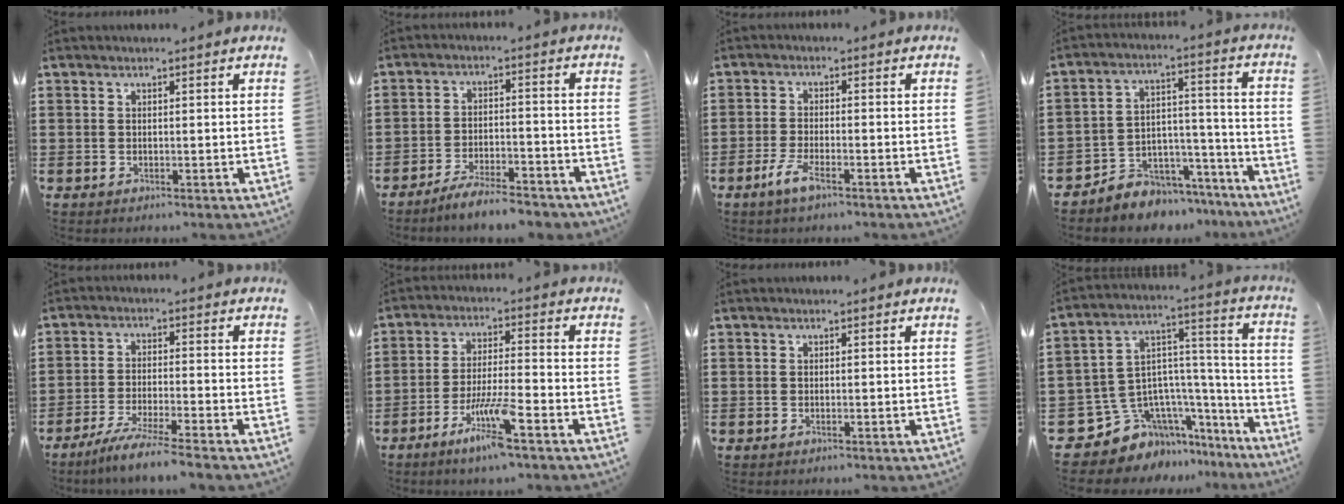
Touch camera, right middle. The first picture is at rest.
{"total": 5.7, "force": [-5.4, 0.3, 1.9], "torque": [-0.036, -0.003, -0.104]}
{"total": 4.0, "force": [-2.4, 0.8, 3.1], "torque": [-0.071, -0.006, -0.048]}
{"total": 5.5, "force": [-5.0, 2.4, 0.0], "torque": [-0.003, 0.014, -0.098]}
{"total": 5.5, "force": [-4.8, -0.6, 2.6], "torque": [-0.053, -0.019, -0.091]}
{"total": 7.6, "force": [-4.8, 0.6, 5.9], "torque": [-0.112, -0.006, -0.089]}
{"total": 0.0}
{"total": 8.5, "force": [-5.7, 6.1, 1.5], "torque": [-0.066, -0.018, -0.101]}